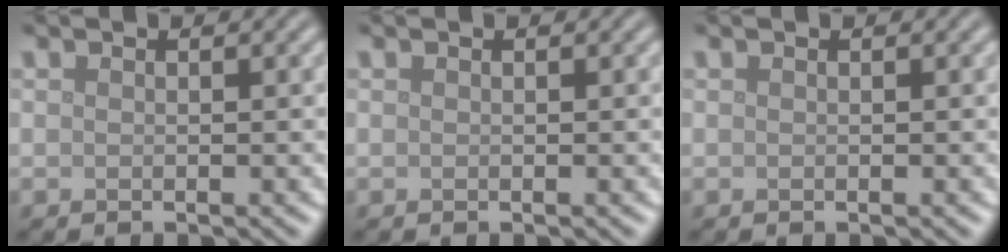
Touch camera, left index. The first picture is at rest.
{"total": 0.0}
{"total": 0.0}